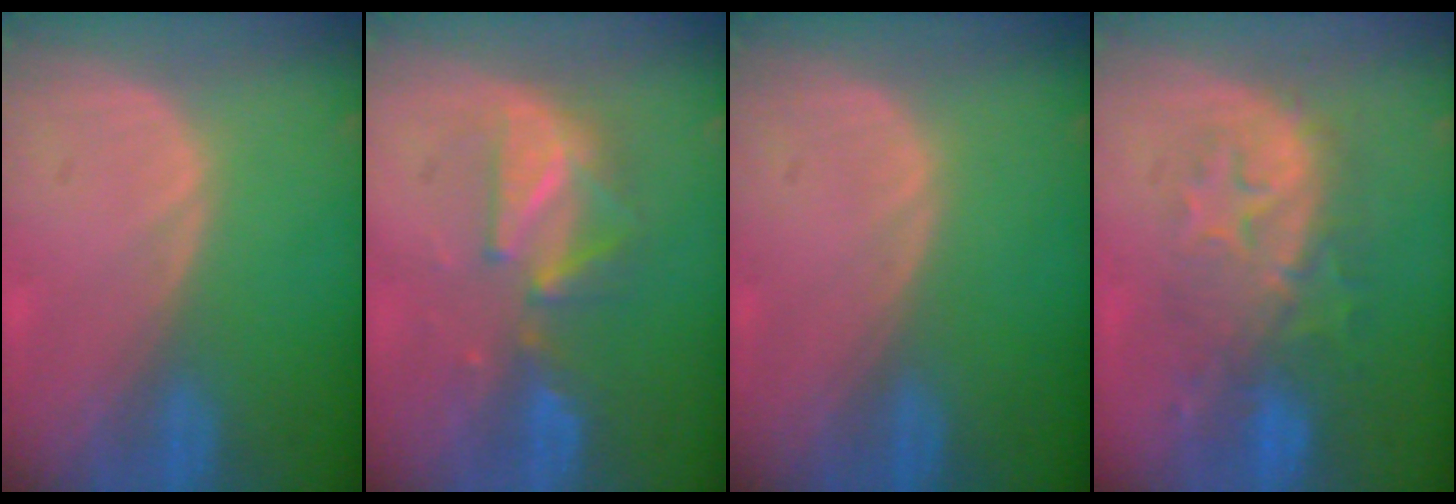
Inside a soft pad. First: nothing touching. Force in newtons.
{"total": 6.2, "press": 6.2, "slide": 0.6}
{"total": 0.0}
{"total": 9.1, "press": 8.6, "slide": 3.0}